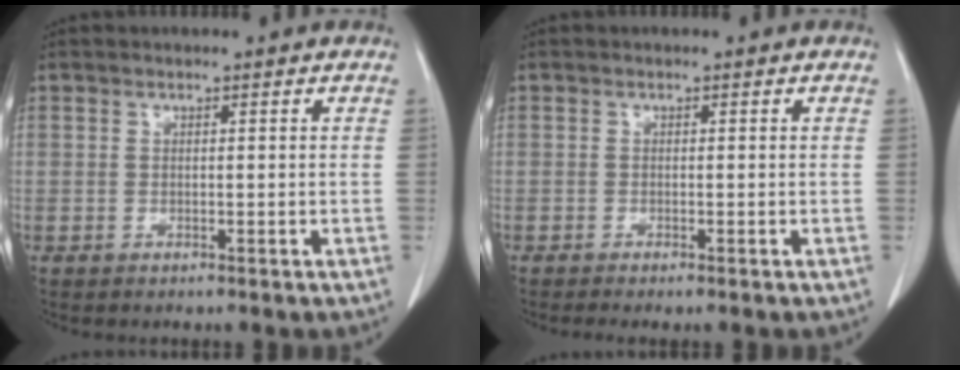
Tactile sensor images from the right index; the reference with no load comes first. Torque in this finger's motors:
{"motor_torque": [0.25, -0.25, 0.12, 0.02]}